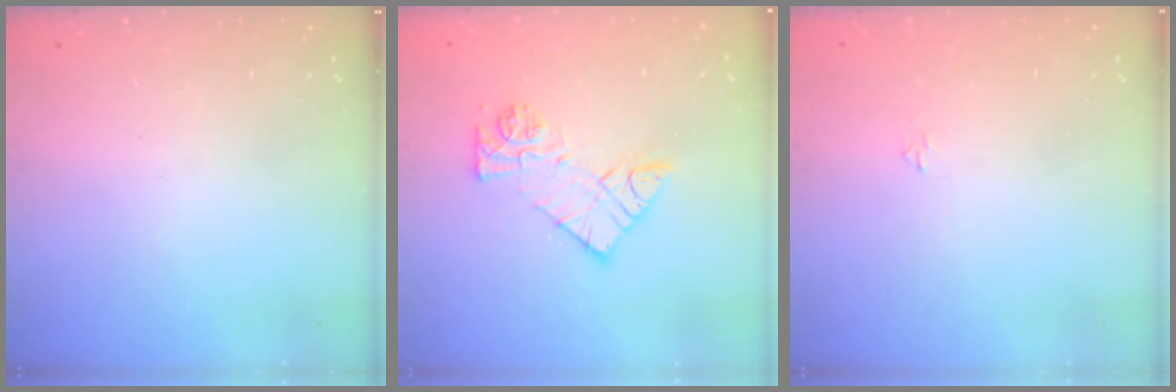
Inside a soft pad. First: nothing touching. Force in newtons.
{"total": 10.2, "press": 10.2, "slide": 0.5}
{"total": 1.8, "press": 1.8, "slide": 0.2}